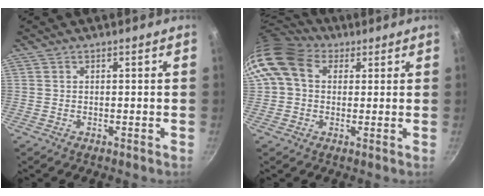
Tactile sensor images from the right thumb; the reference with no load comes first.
{"total": 12.4, "force": [3.3, 9.7, 7.1], "torque": [-0.129, 0.022, 0.045]}